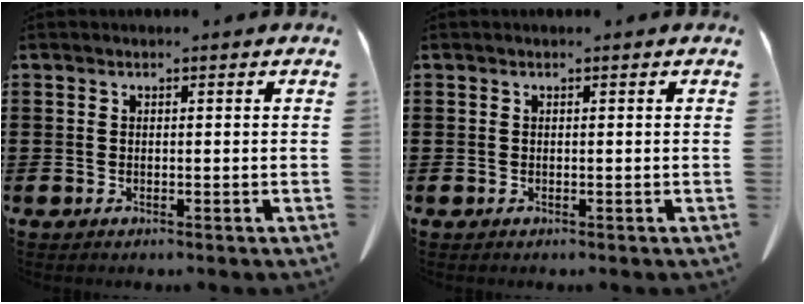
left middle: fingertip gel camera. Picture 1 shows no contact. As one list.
[{"total": 0.0}]